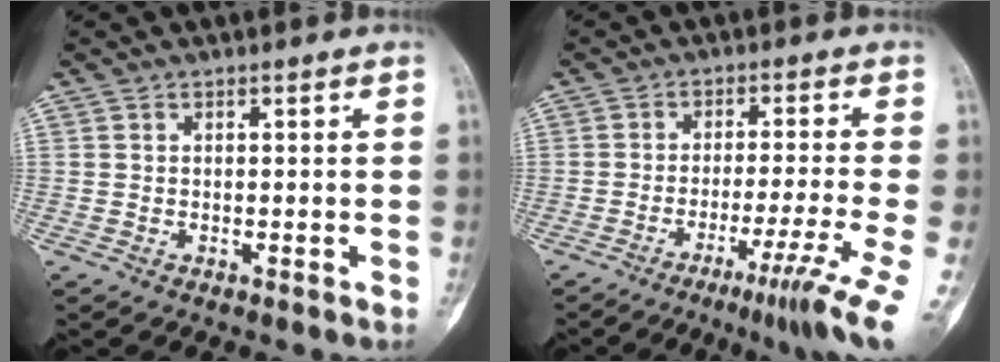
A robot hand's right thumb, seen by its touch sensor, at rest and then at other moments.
{"total": 9.8, "force": [-4.6, -1.1, 8.5], "torque": [-0.142, 0.001, -0.073]}